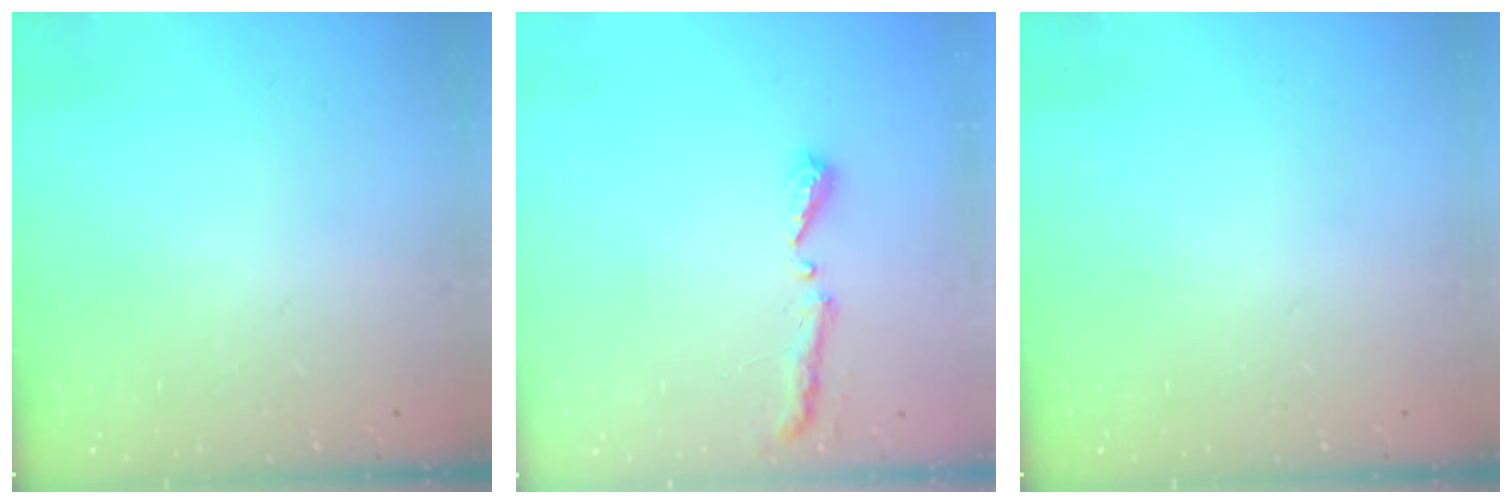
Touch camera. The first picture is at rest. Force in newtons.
{"total": 5.1, "press": 5.0, "slide": 0.6}
{"total": 0.0}